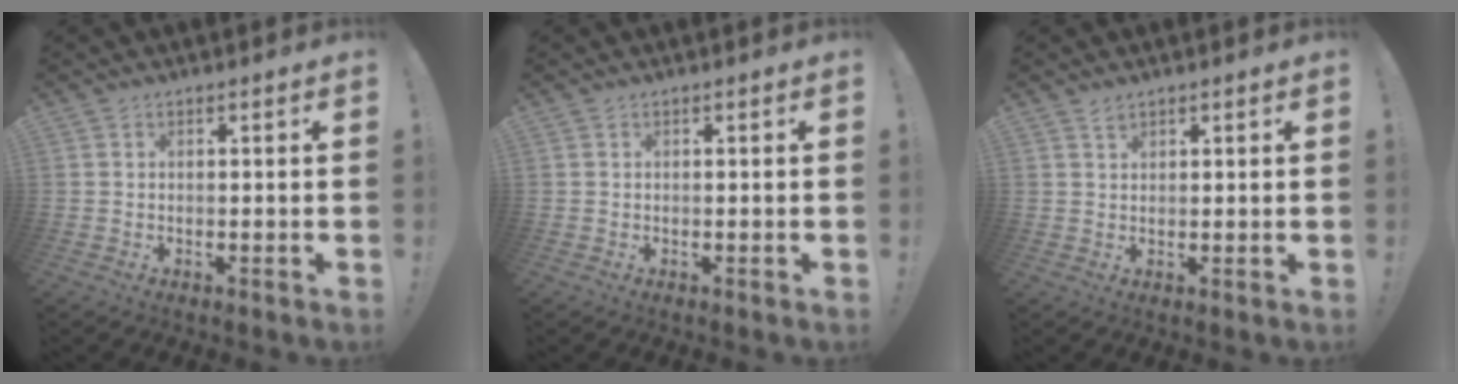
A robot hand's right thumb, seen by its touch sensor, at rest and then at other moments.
{"total": 0.0}
{"total": 1.5, "force": [1.4, 0.5, 0.5], "torque": [0.005, -0.010, 0.023]}